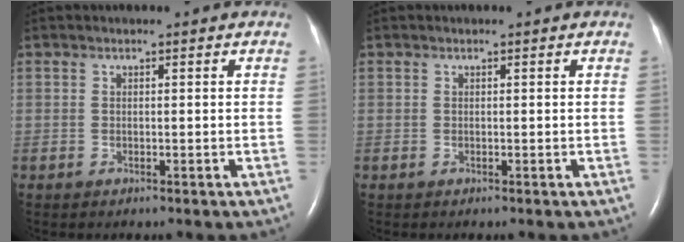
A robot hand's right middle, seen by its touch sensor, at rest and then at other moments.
{"total": 0.0}